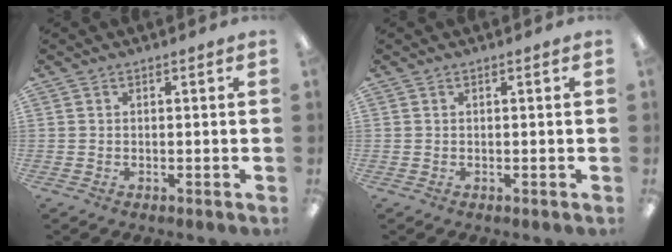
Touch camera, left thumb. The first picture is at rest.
{"total": 0.6, "force": [0.0, -0.1, 0.6], "torque": [-0.008, -0.003, 0.000]}